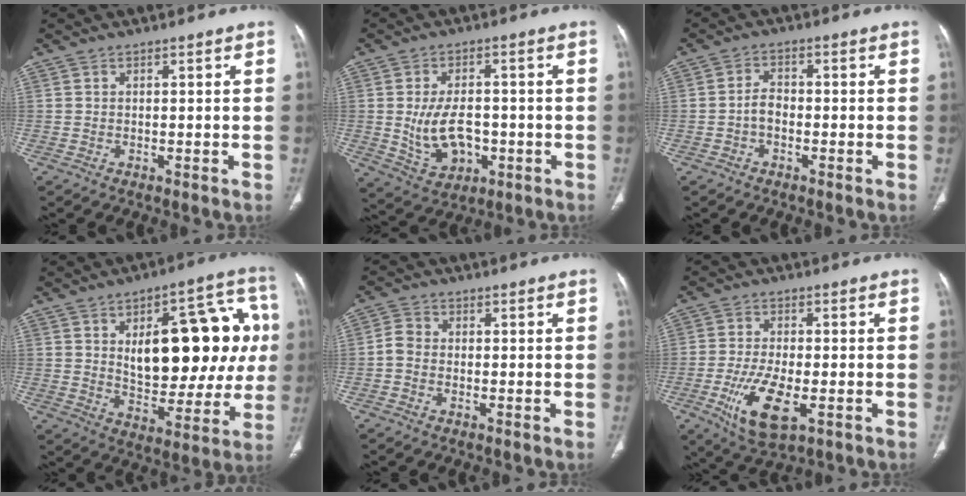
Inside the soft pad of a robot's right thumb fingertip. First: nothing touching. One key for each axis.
{"total": 9.9, "fx": -1.4, "fy": 6.5, "fz": 7.3, "tx": -0.109, "ty": 0.005, "tz": -0.010}
{"total": 3.0, "fx": -1.0, "fy": 1.9, "fz": 2.1, "tx": -0.031, "ty": 0.014, "tz": -0.026}
{"total": 25.4, "fx": 4.0, "fy": 12.5, "fz": 21.8, "tx": -0.247, "ty": 0.007, "tz": 0.059}
{"total": 2.8, "fx": -0.7, "fy": 2.0, "fz": 1.8, "tx": -0.031, "ty": 0.008, "tz": -0.022}
{"total": 10.7, "fx": -3.6, "fy": 4.3, "fz": 9.1, "tx": -0.177, "ty": -0.008, "tz": -0.059}